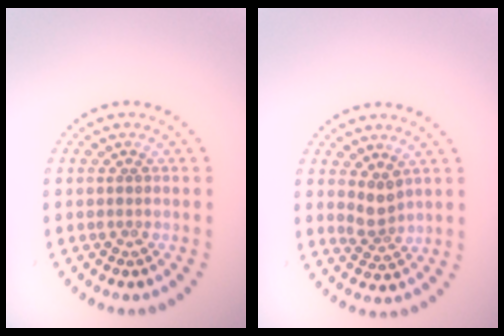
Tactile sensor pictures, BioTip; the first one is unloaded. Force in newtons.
{"total": 2.1, "press": 1.6, "slide": 1.4}